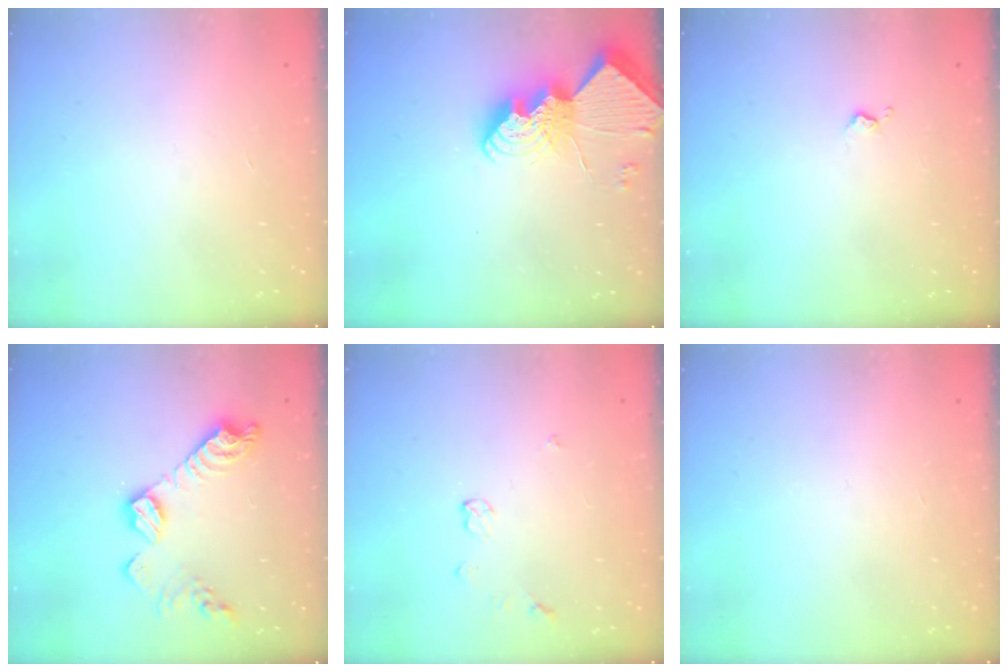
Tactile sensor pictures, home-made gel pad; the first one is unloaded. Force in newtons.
{"total": 12.4, "press": 12.4, "slide": 0.7}
{"total": 2.7, "press": 2.6, "slide": 0.5}
{"total": 13.8, "press": 13.8, "slide": 0.9}
{"total": 3.7, "press": 3.7, "slide": 0.4}
{"total": 0.0}